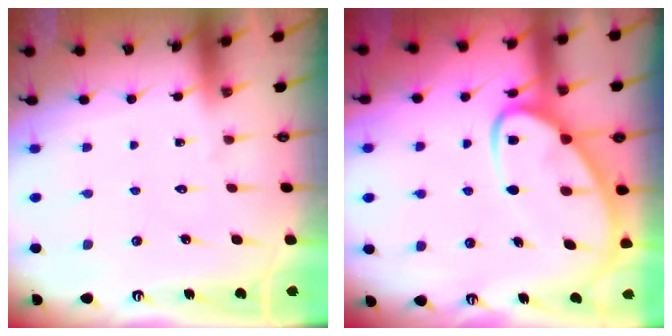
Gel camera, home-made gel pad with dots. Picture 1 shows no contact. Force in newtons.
{"total": 12.0, "press": 11.9, "slide": 1.1}